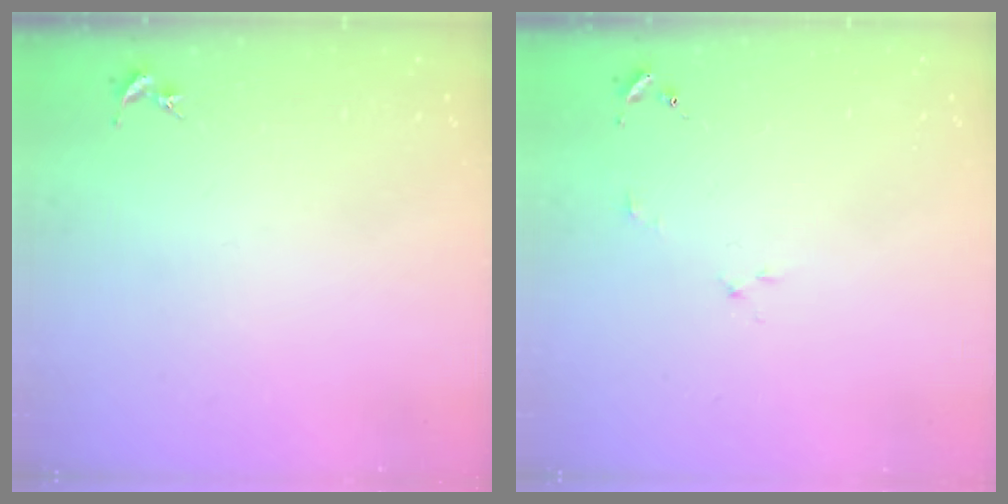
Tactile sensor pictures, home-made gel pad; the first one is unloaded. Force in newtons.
{"total": 2.2, "press": 2.2, "slide": 0.2}